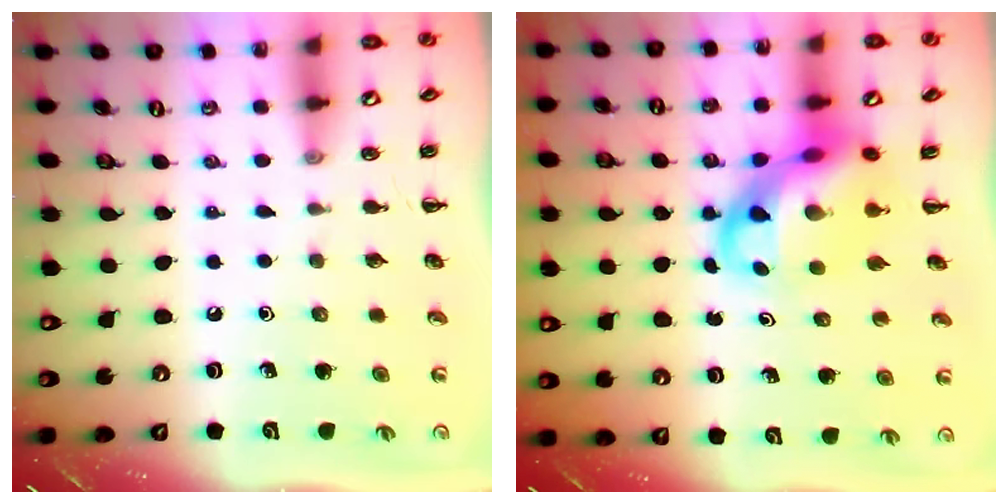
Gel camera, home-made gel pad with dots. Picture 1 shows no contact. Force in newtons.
{"total": 11.7, "press": 11.3, "slide": 3.2}